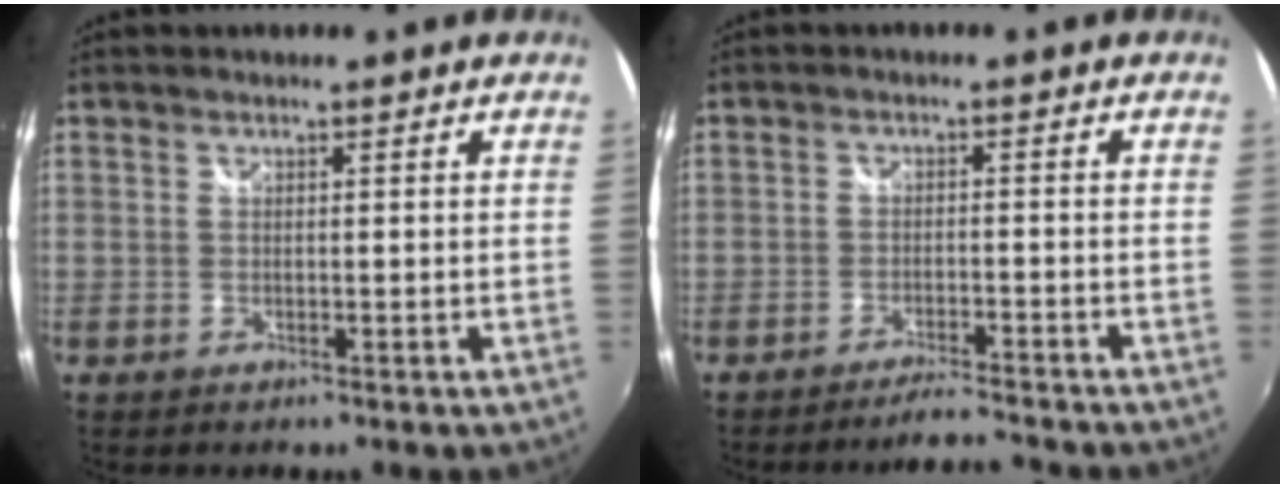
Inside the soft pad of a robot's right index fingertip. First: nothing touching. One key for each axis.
{"total": 5.4, "fx": -5.2, "fy": -0.2, "fz": 1.5, "tx": -0.041, "ty": -0.007, "tz": -0.081}